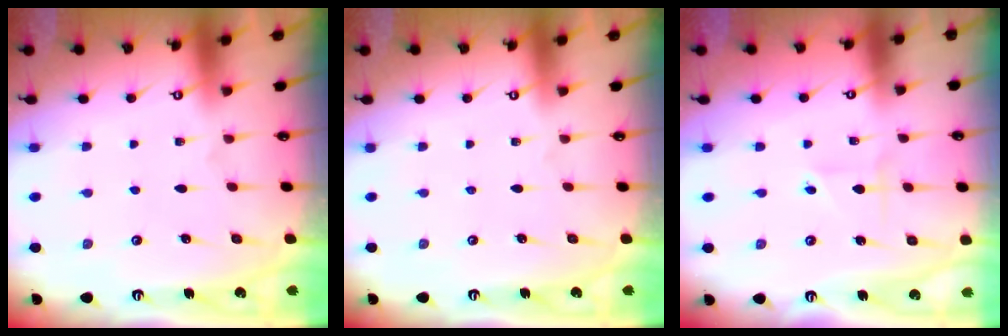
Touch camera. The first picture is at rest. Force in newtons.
{"total": 0.0}
{"total": 1.8, "press": 1.7, "slide": 0.4}